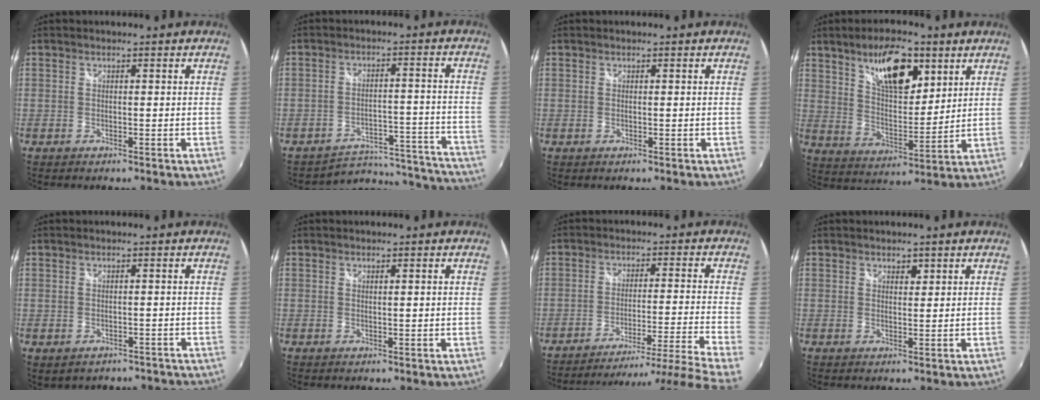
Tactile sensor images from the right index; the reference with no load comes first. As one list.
[{"total": 19.4, "force": [-18.7, 4.5, 3.0], "torque": [-0.041, 0.039, -0.234]}, {"total": 0.0}, {"total": 13.4, "force": [7.4, 5.4, 9.8], "torque": [-0.156, 0.009, 0.131]}, {"total": 5.2, "force": [-3.6, 3.0, 2.2], "torque": [-0.042, -0.014, -0.037]}, {"total": 1.0, "force": [0.5, -0.1, 0.9], "torque": [-0.012, 0.003, 0.008]}, {"total": 16.6, "force": [-14.2, -3.4, 7.9], "torque": [-0.102, -0.041, -0.210]}, {"total": 1.4, "force": [1.0, 0.8, 0.5], "torque": [-0.004, 0.003, 0.017]}]